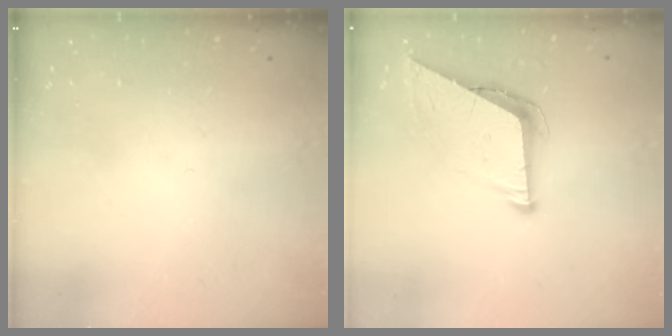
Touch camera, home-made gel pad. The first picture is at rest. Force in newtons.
{"total": 7.7, "press": 7.7, "slide": 0.3}